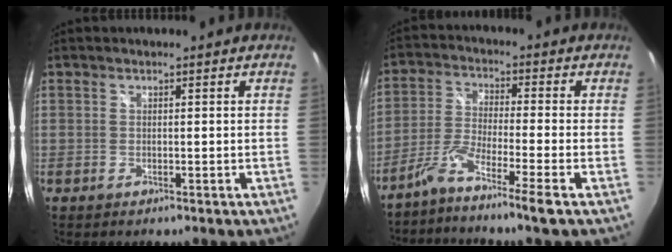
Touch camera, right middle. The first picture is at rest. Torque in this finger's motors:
{"motor_torque": [-0.02, -0.37, 0.29, 0.09]}